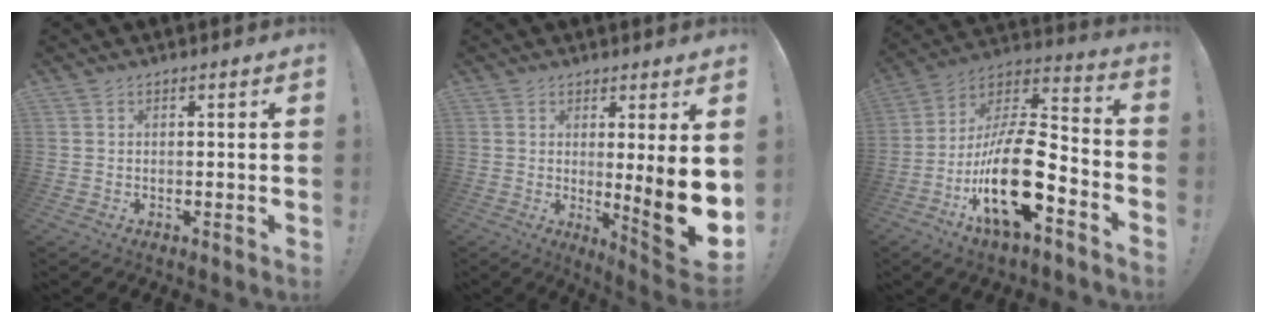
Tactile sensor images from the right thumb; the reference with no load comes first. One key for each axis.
{"total": 14.1, "fx": -0.3, "fy": 1.1, "fz": 14.0, "tx": -0.184, "ty": -0.027, "tz": 0.005}
{"total": 23.3, "fx": -8.1, "fy": 9.3, "fz": 19.8, "tx": -0.378, "ty": 0.044, "tz": -0.129}